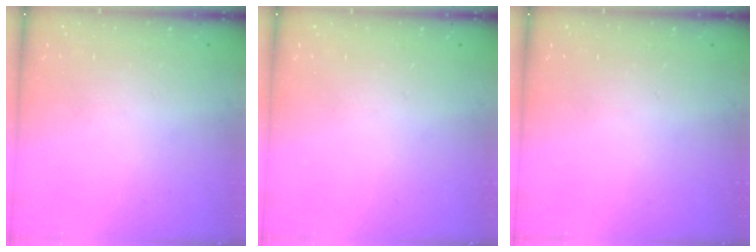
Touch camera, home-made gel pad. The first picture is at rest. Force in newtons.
{"total": 0.0}
{"total": 0.0}